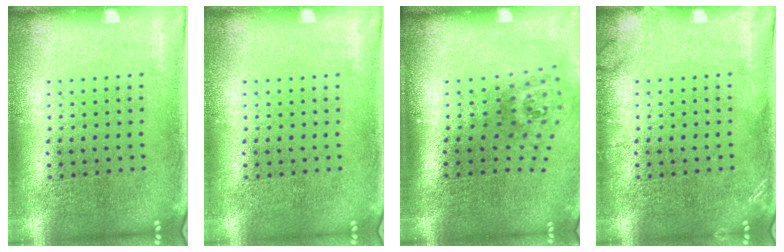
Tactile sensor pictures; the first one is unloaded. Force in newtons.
{"total": 0.0}
{"total": 1.8, "press": 1.2, "slide": 1.3}
{"total": 1.3, "press": 1.3, "slide": 0.2}